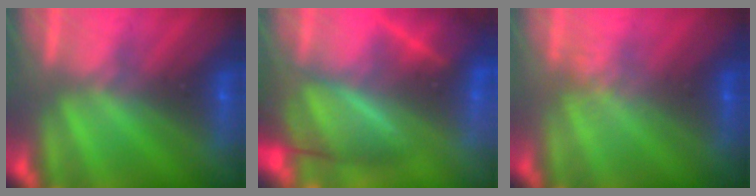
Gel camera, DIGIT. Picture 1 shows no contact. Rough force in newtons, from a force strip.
{"total": 5.8}
{"total": 1.0}